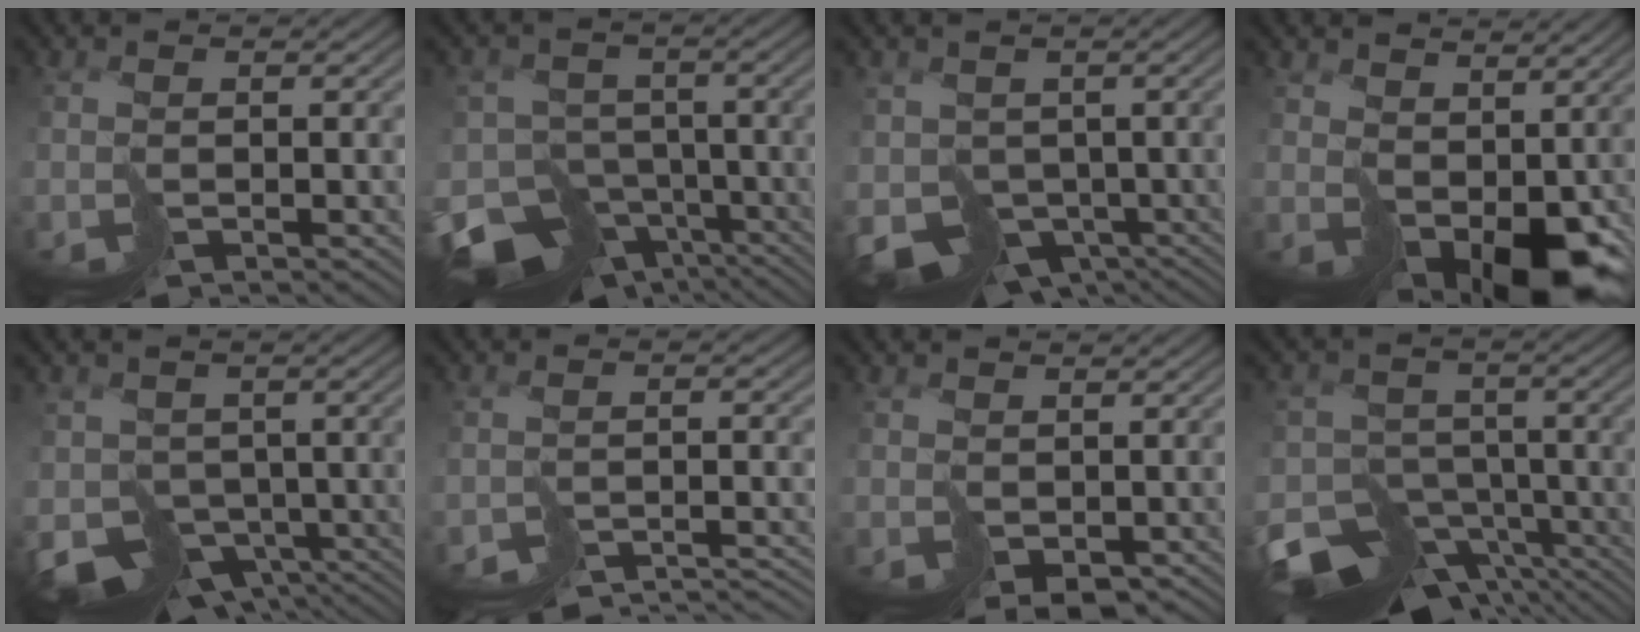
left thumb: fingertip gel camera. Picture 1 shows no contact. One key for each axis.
{"total": 12.9, "fx": -8.0, "fy": 8.5, "fz": 5.6, "tx": -0.137, "ty": -0.037, "tz": -0.099}
{"total": 7.4, "fx": -1.2, "fy": 6.2, "fz": 3.8, "tx": -0.088, "ty": -0.032, "tz": -0.009}
{"total": 10.3, "fx": 1.9, "fy": 6.8, "fz": 7.5, "tx": -0.141, "ty": -0.039, "tz": 0.074}
{"total": 7.5, "fx": -1.9, "fy": 6.2, "fz": 3.7, "tx": -0.079, "ty": -0.027, "tz": -0.024}
{"total": 6.4, "fx": -6.3, "fy": 0.9, "fz": 0.6, "tx": 0.004, "ty": -0.005, "tz": -0.086}
{"total": 3.2, "fx": 0.4, "fy": 2.2, "fz": 2.2, "tx": -0.057, "ty": -0.016, "tz": 0.021}
{"total": 12.6, "fx": -8.2, "fy": 7.6, "fz": 6.0, "tx": -0.139, "ty": -0.039, "tz": -0.110}